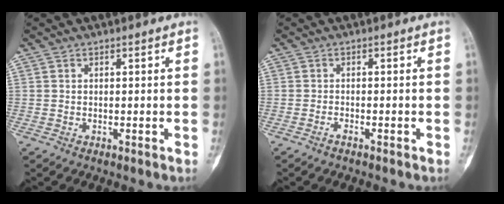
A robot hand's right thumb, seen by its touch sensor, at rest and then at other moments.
{"total": 0.9, "force": [-0.7, 0.2, 0.5], "torque": [-0.012, 0.005, -0.014]}